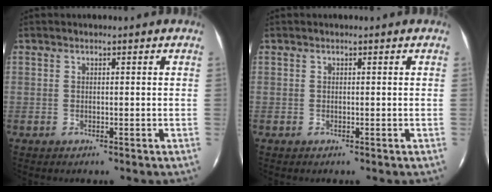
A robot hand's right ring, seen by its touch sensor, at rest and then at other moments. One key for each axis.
{"total": 0.0}